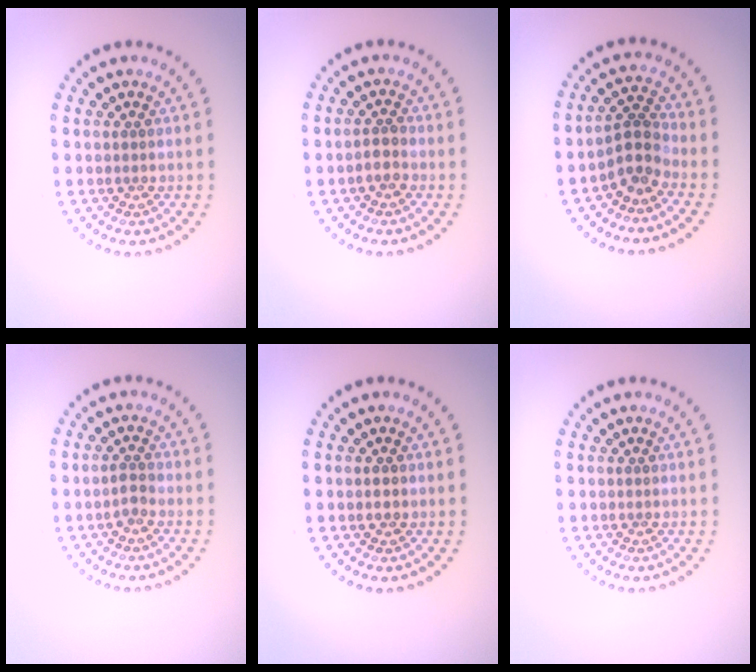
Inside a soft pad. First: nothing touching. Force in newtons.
{"total": 1.3, "press": 1.1, "slide": 0.6}
{"total": 2.8, "press": 2.0, "slide": 1.9}
{"total": 1.1, "press": 1.0, "slide": 0.4}
{"total": 1.1, "press": 1.1, "slide": 0.1}
{"total": 0.0}